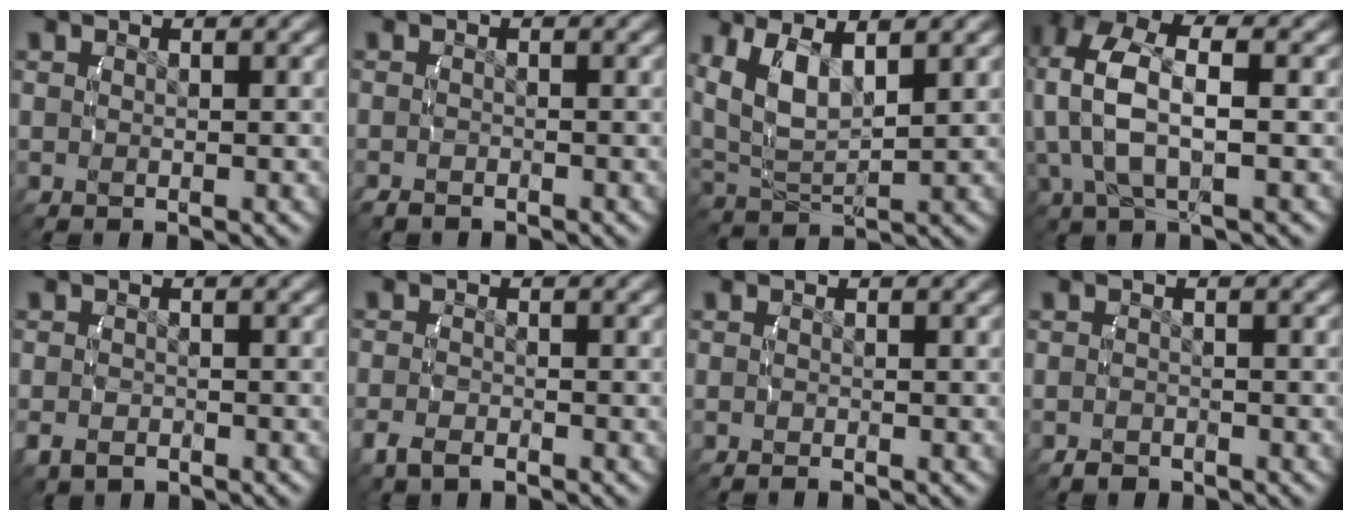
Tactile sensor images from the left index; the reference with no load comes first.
{"total": 0.9, "force": [-0.9, 0.1, -0.1], "torque": [-0.008, -0.007, -0.014]}
{"total": 6.0, "force": [1.8, 4.1, 4.1], "torque": [-0.110, -0.015, 0.041]}
{"total": 7.1, "force": [1.0, 3.8, 5.9], "torque": [-0.150, -0.010, 0.023]}
{"total": 1.6, "force": [-1.1, 1.0, 0.5], "torque": [-0.022, -0.012, -0.015]}
{"total": 1.8, "force": [-1.5, 0.9, 0.7], "torque": [-0.025, -0.008, -0.024]}
{"total": 0.6, "force": [-0.6, -0.3, 0.0], "torque": [-0.002, -0.003, -0.009]}
{"total": 0.9, "force": [-0.9, 0.0, -0.1], "torque": [-0.004, -0.006, -0.013]}